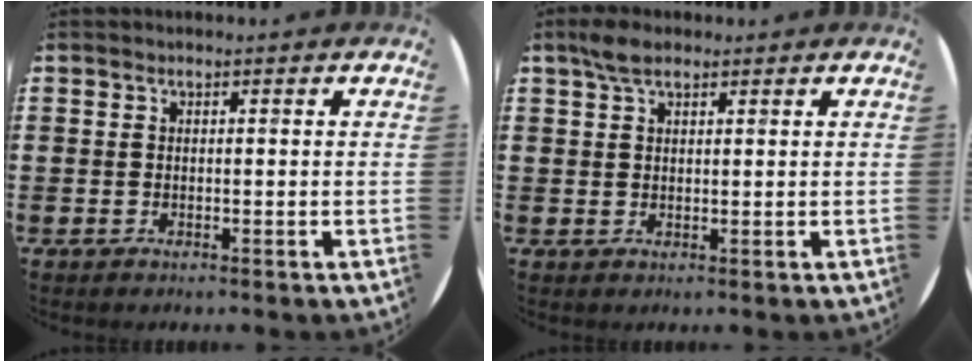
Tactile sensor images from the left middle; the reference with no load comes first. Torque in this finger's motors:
{"motor_torque": [0.72, -0.62, 0.11, 0.07]}